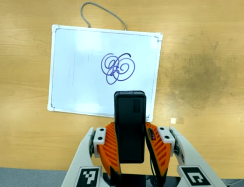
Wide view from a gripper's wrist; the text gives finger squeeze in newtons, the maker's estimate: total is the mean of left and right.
{"total": 4.4, "left": 3.3, "right": 5.5}